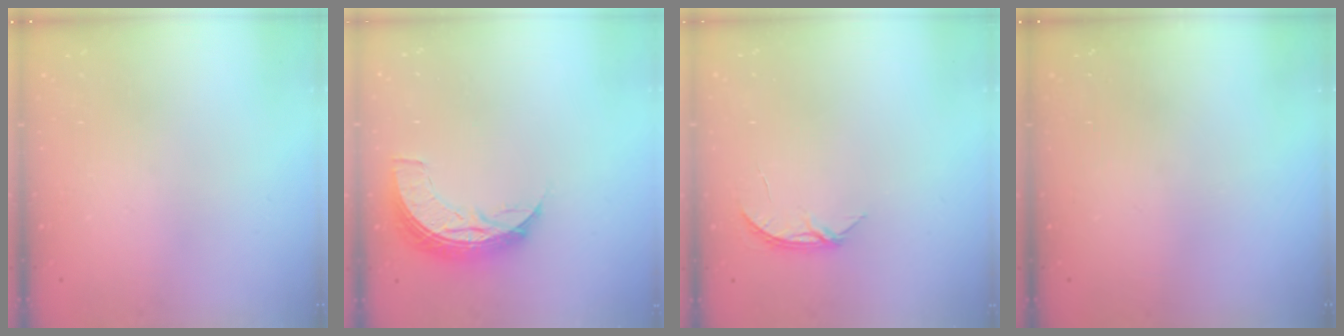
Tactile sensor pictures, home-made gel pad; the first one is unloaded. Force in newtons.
{"total": 8.3, "press": 8.3, "slide": 0.4}
{"total": 4.0, "press": 4.0, "slide": 0.4}
{"total": 0.0}